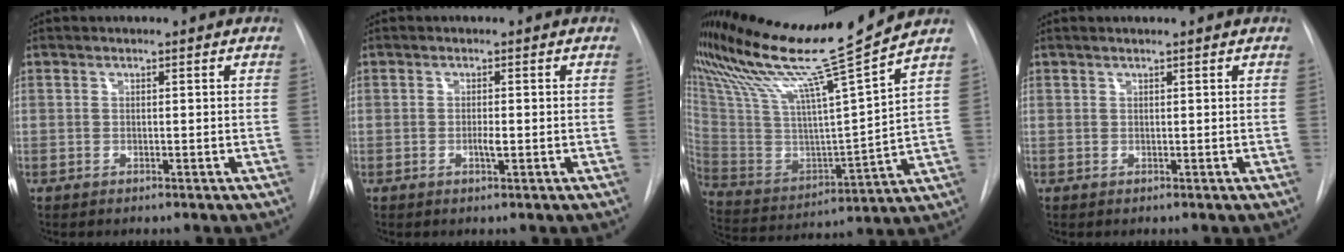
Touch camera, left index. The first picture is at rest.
{"total": 1.2, "force": [-0.3, 0.2, 1.2], "torque": [-0.024, -0.001, -0.005]}
{"total": 20.9, "force": [17.5, -2.5, 11.2], "torque": [-0.215, -0.039, 0.302]}
{"total": 0.9, "force": [0.8, -0.1, 0.4], "torque": [-0.008, 0.014, 0.019]}